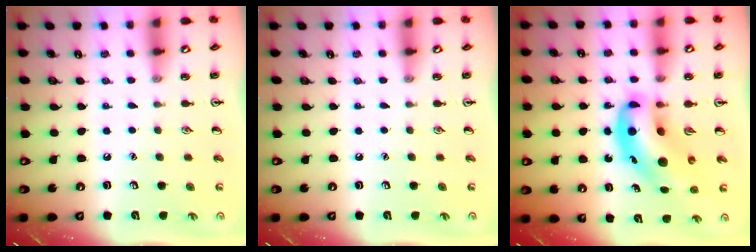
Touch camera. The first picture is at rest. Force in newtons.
{"total": 0.0}
{"total": 12.7, "press": 12.3, "slide": 3.3}